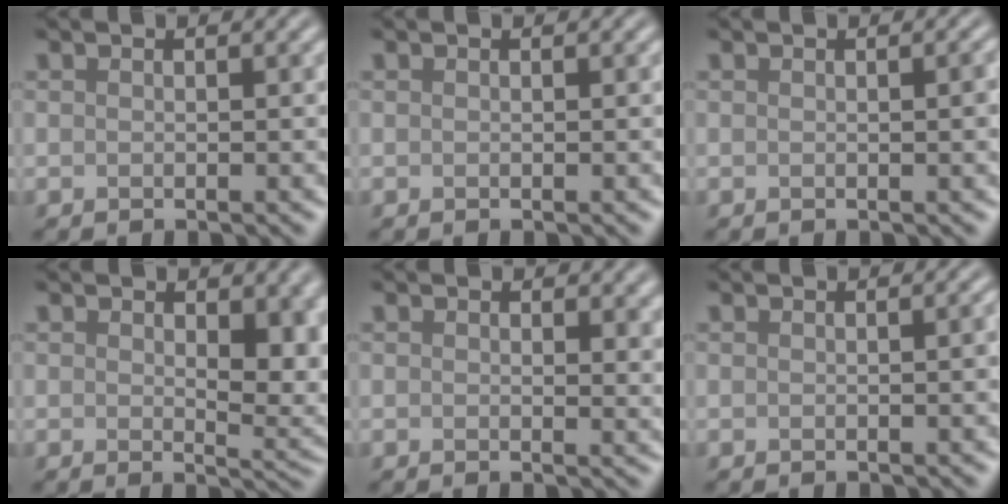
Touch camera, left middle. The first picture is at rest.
{"total": 0.0}
{"total": 1.4, "force": [0.1, 0.3, 1.4], "torque": [-0.016, 0.002, 0.001]}
{"total": 5.4, "force": [1.3, 2.9, 4.4], "torque": [-0.054, -0.013, 0.026]}
{"total": 1.8, "force": [0.8, 0.9, 1.3], "torque": [-0.009, -0.005, 0.010]}
{"total": 1.4, "force": [0.0, 0.4, 1.3], "torque": [-0.012, 0.005, -0.001]}